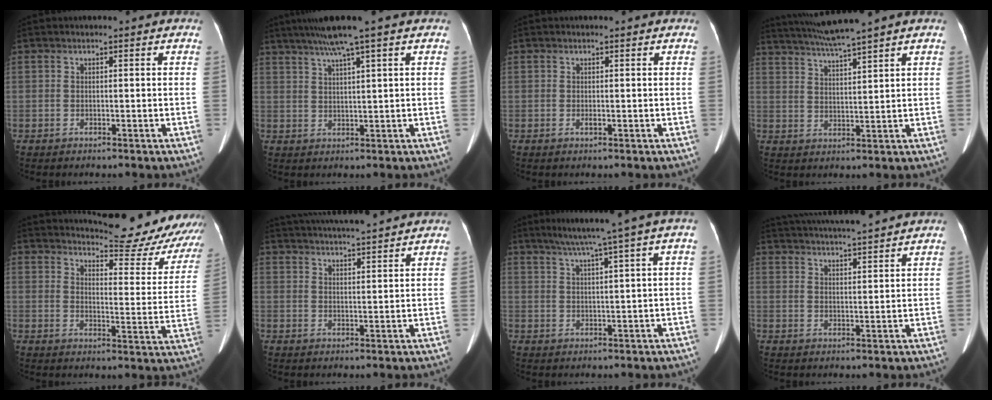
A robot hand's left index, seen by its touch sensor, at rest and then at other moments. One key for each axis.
{"total": 6.8, "fx": 4.8, "fy": -1.3, "fz": 4.6, "tx": -0.078, "ty": 0.021, "tz": 0.082}
{"total": 0.8, "fx": 0.3, "fy": 0.3, "fz": 0.7, "tx": -0.016, "ty": 0.004, "tz": 0.000}
{"total": 7.9, "fx": 6.9, "fy": -1.7, "fz": 3.4, "tx": -0.065, "ty": 0.009, "tz": 0.123}
{"total": 19.7, "fx": 18.9, "fy": 2.6, "fz": 5.0, "tx": -0.054, "ty": -0.088, "tz": 0.210}
{"total": 15.3, "fx": 14.2, "fy": 0.8, "fz": 5.6, "tx": -0.101, "ty": 0.032, "tz": 0.203}
{"total": 7.5, "fx": 5.3, "fy": -2.0, "fz": 4.9, "tx": -0.076, "ty": 0.014, "tz": 0.080}
{"total": 15.3, "fx": 14.2, "fy": 0.3, "fz": 5.7, "tx": -0.108, "ty": 0.025, "tz": 0.207}